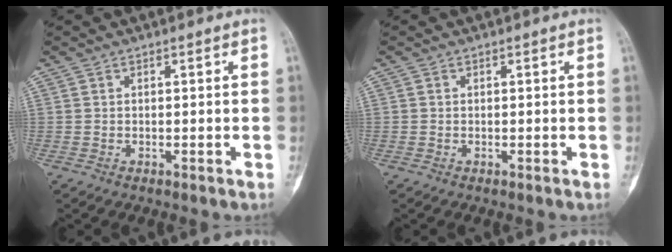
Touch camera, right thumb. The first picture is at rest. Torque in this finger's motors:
{"motor_torque": [0.19, 0.04, 0.18, 0.20, -0.01]}